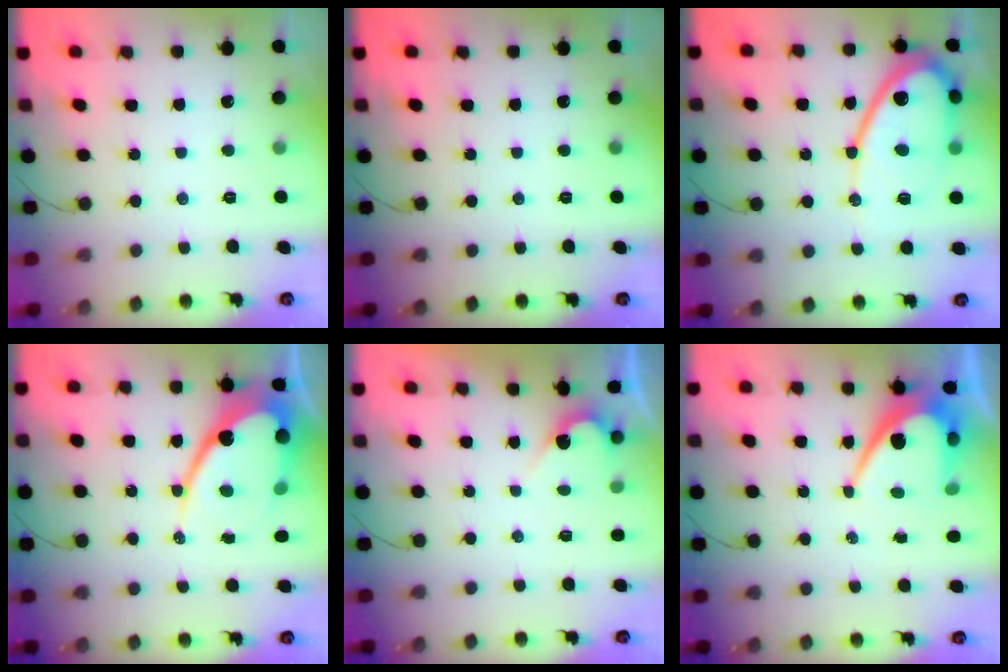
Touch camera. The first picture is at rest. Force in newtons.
{"total": 0.0}
{"total": 14.6, "press": 14.6, "slide": 1.1}
{"total": 17.2, "press": 17.1, "slide": 1.8}
{"total": 2.8, "press": 2.8, "slide": 0.2}
{"total": 9.3, "press": 9.3, "slide": 0.7}